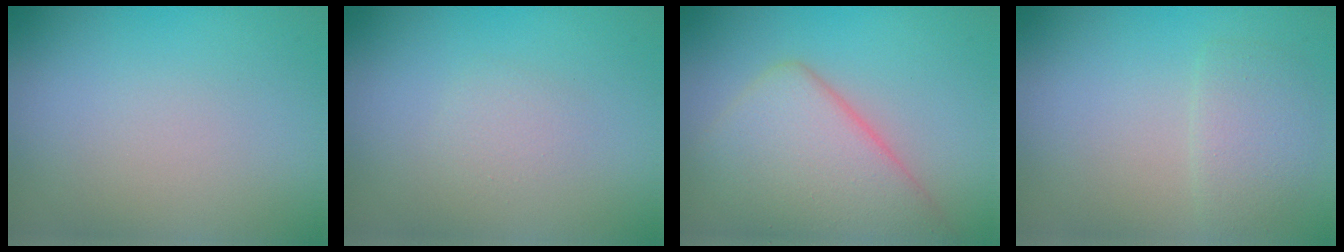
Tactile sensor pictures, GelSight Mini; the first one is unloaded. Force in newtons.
{"total": 1.0, "press": 1.0, "slide": 0.0}
{"total": 8.3, "press": 8.3, "slide": 0.4}
{"total": 2.3, "press": 2.2, "slide": 0.1}